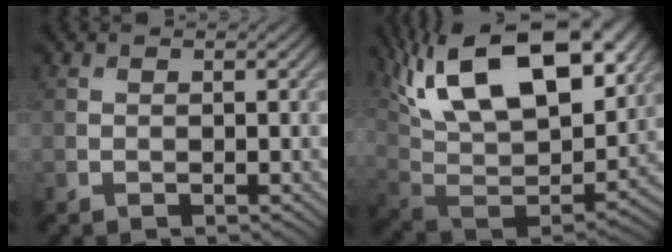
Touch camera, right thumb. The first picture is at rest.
{"total": 21.4, "force": [10.1, 10.6, 15.6], "torque": [-0.293, 0.045, 0.178]}